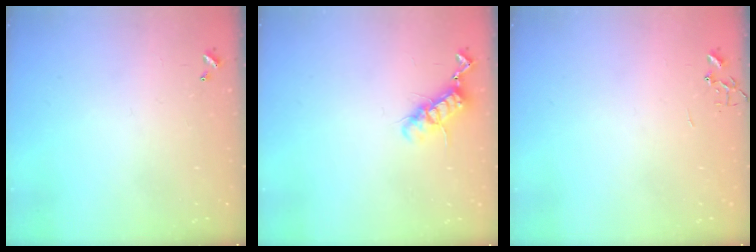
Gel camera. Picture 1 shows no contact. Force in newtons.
{"total": 11.0, "press": 10.9, "slide": 1.1}
{"total": 0.0}